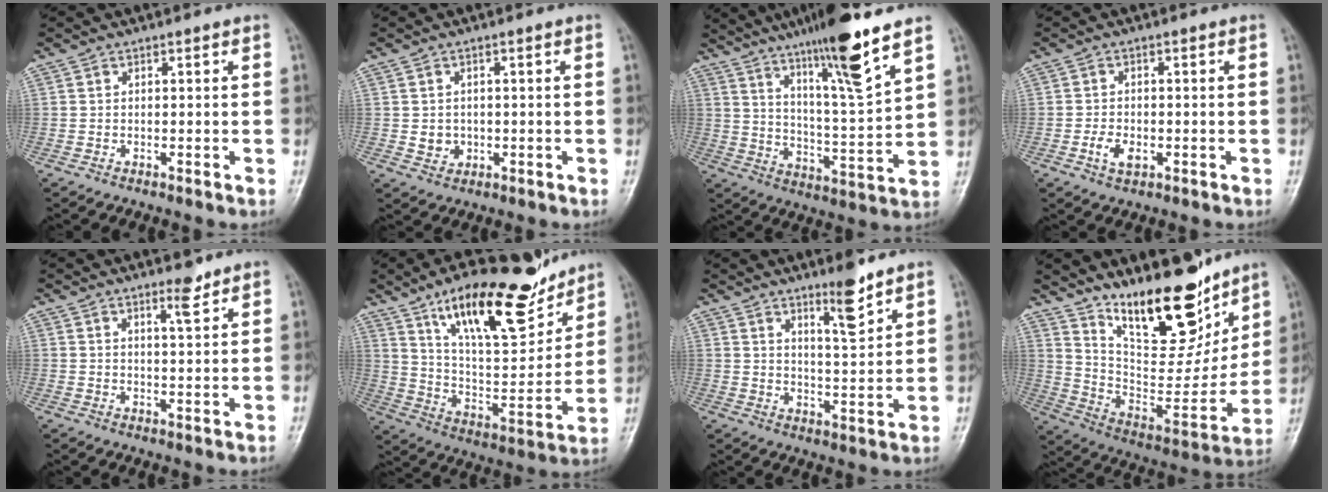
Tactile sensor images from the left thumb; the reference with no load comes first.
{"total": 3.1, "force": [-0.2, 2.8, 1.3], "torque": [-0.007, 0.001, 0.004]}
{"total": 16.2, "force": [10.7, 0.8, 12.1], "torque": [-0.199, -0.059, 0.181]}
{"total": 3.5, "force": [-1.2, 2.2, 2.5], "torque": [-0.044, 0.002, -0.020]}
{"total": 3.4, "force": [2.5, 0.7, 2.2], "torque": [-0.030, -0.020, 0.040]}
{"total": 22.2, "force": [14.8, 7.5, 14.8], "torque": [-0.194, -0.074, 0.254]}
{"total": 7.0, "force": [5.0, 1.0, 4.8], "torque": [-0.070, -0.043, 0.082]}
{"total": 21.5, "force": [14.9, 8.0, 13.3], "torque": [-0.160, -0.094, 0.257]}